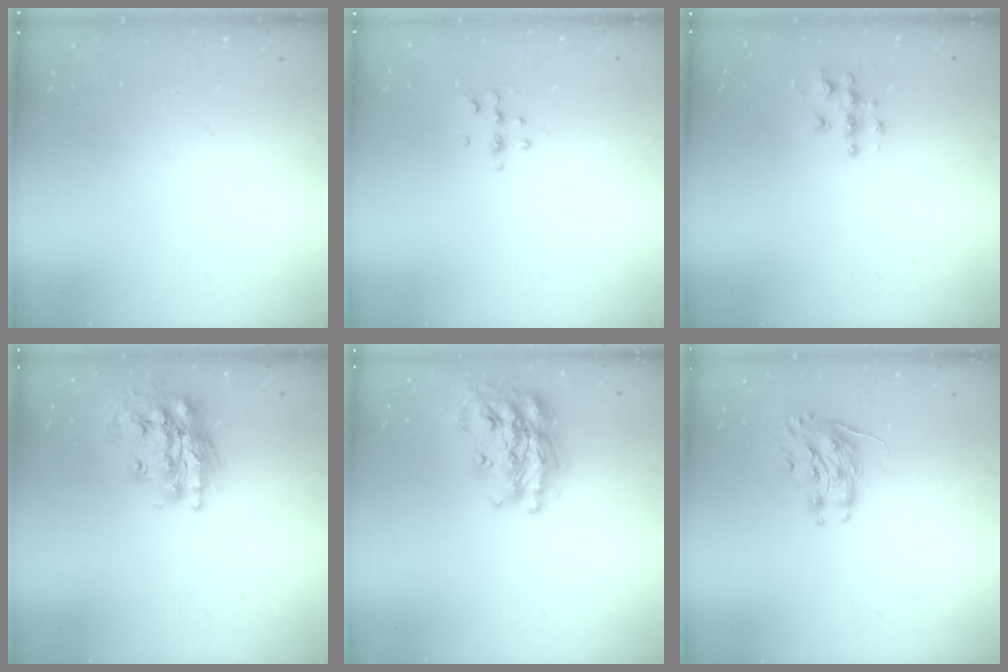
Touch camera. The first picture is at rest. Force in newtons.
{"total": 5.3, "press": 5.1, "slide": 1.5}
{"total": 6.2, "press": 6.2, "slide": 0.2}
{"total": 17.9, "press": 17.8, "slide": 1.9}
{"total": 23.2, "press": 23.2, "slide": 1.8}
{"total": 8.2, "press": 8.1, "slide": 0.3}